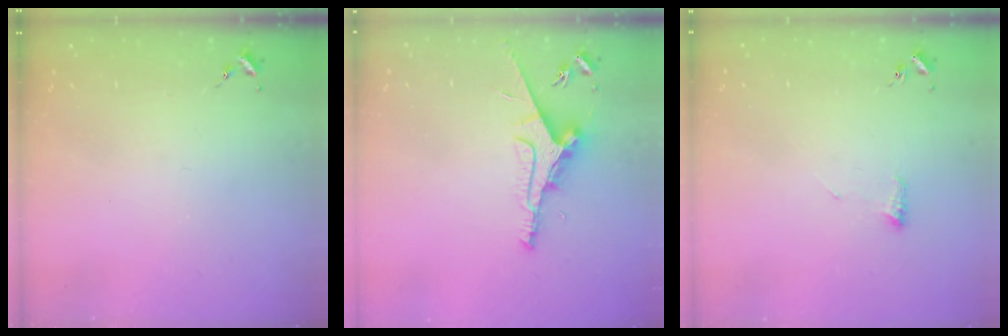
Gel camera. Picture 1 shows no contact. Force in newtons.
{"total": 9.7, "press": 9.6, "slide": 1.1}
{"total": 5.2, "press": 5.1, "slide": 0.9}